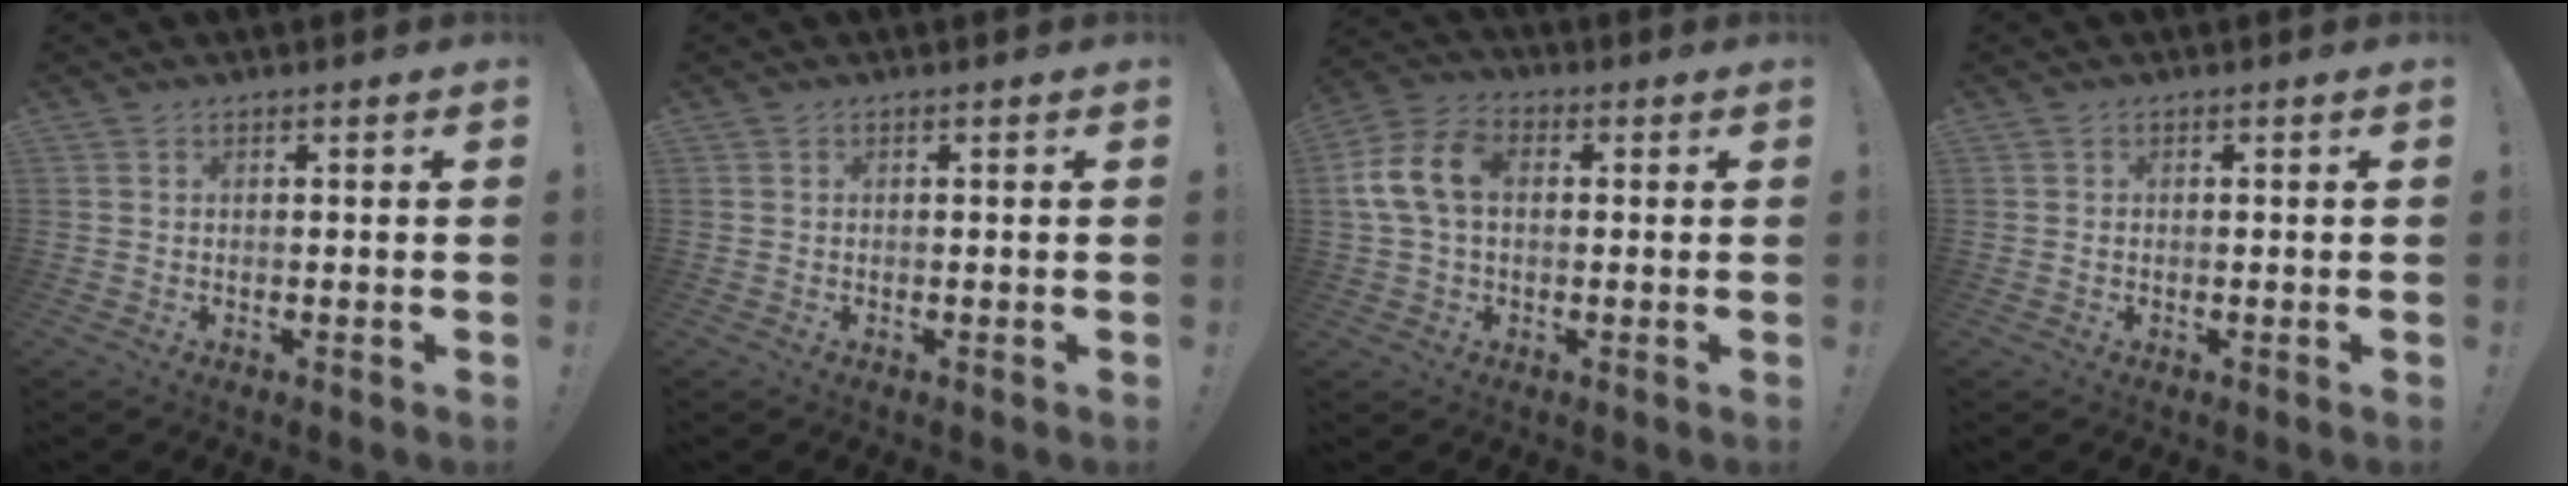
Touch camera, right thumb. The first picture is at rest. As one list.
[{"total": 0.0}, {"total": 12.1, "force": [1.2, 8.0, 9.0], "torque": [-0.182, 0.018, 0.026]}, {"total": 0.0}]